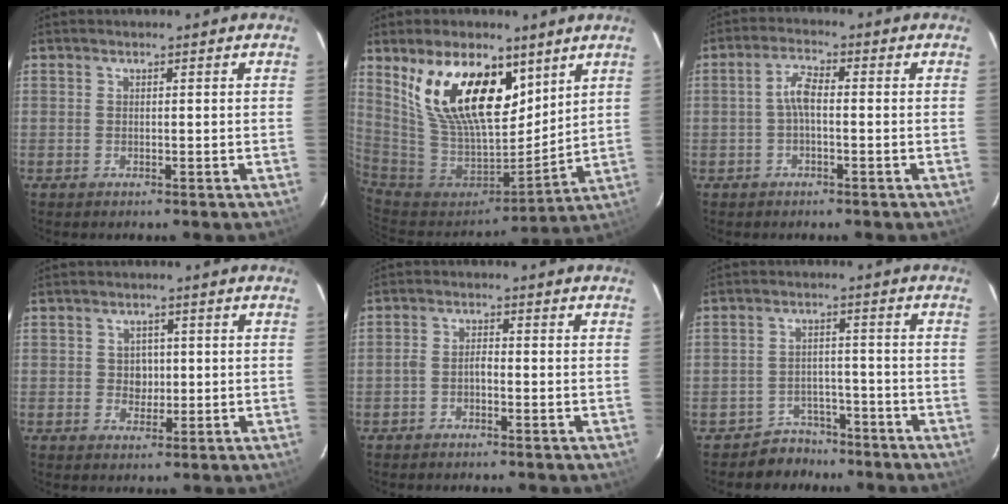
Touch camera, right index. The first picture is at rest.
{"total": 20.4, "force": [10.5, 10.9, 13.7], "torque": [-0.273, 0.018, 0.209]}
{"total": 3.4, "force": [-0.6, 1.3, 3.1], "torque": [-0.068, 0.013, -0.014]}
{"total": 2.9, "force": [0.1, 2.7, 0.9], "torque": [-0.013, 0.006, 0.003]}
{"total": 1.9, "force": [-1.3, 0.7, 1.2], "torque": [-0.029, 0.008, -0.025]}
{"total": 5.6, "force": [-4.2, 3.6, -0.5], "torque": [0.008, 0.029, -0.062]}